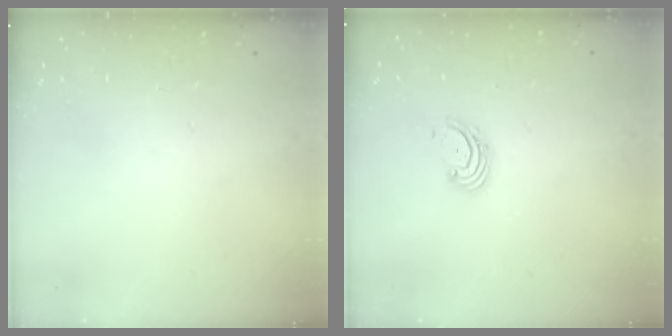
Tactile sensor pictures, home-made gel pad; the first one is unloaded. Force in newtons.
{"total": 1.8, "press": 1.7, "slide": 0.7}